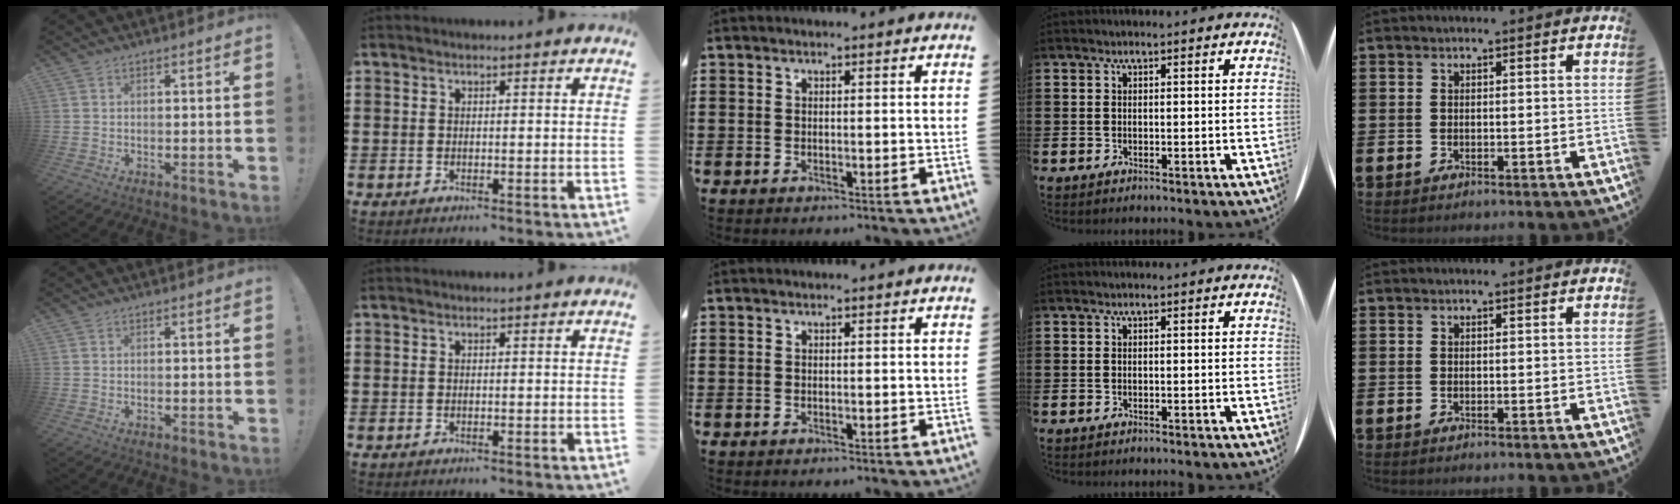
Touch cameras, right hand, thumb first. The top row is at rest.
{}